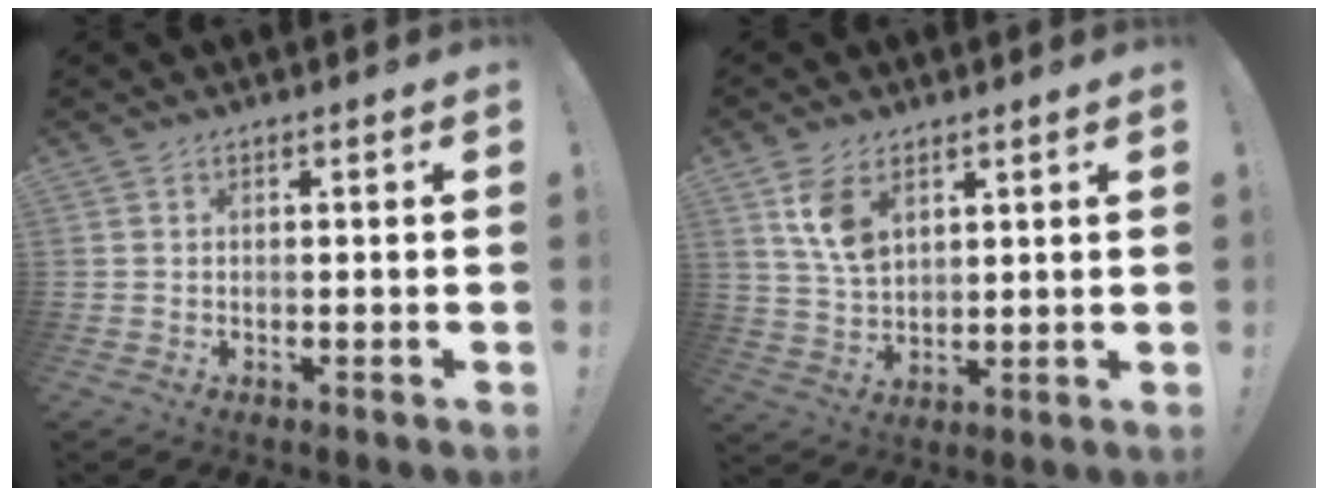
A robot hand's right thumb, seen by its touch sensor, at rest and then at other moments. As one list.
[{"total": 8.8, "force": [4.7, 5.3, 5.2], "torque": [-0.088, -0.015, 0.092]}]